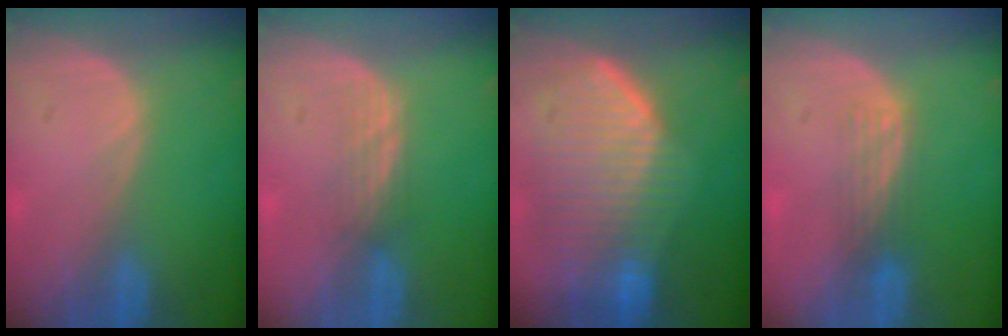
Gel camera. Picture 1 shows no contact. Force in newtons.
{"total": 2.2, "press": 2.2, "slide": 0.4}
{"total": 10.5, "press": 9.1, "slide": 5.2}
{"total": 2.9, "press": 2.7, "slide": 1.2}